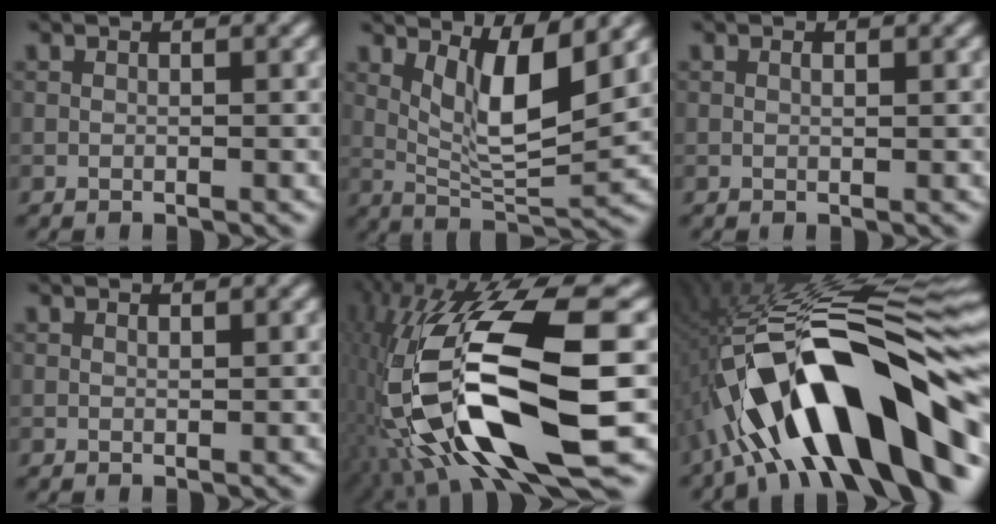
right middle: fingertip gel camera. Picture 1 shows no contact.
{"total": 5.6, "force": [2.4, 1.5, 4.9], "torque": [-0.091, -0.011, 0.056]}
{"total": 0.0}
{"total": 0.0}
{"total": 15.0, "force": [-3.6, 4.7, 13.8], "torque": [-0.277, -0.016, -0.040]}
{"total": 16.4, "force": [-5.7, 5.3, 14.4], "torque": [-0.212, 0.038, -0.095]}